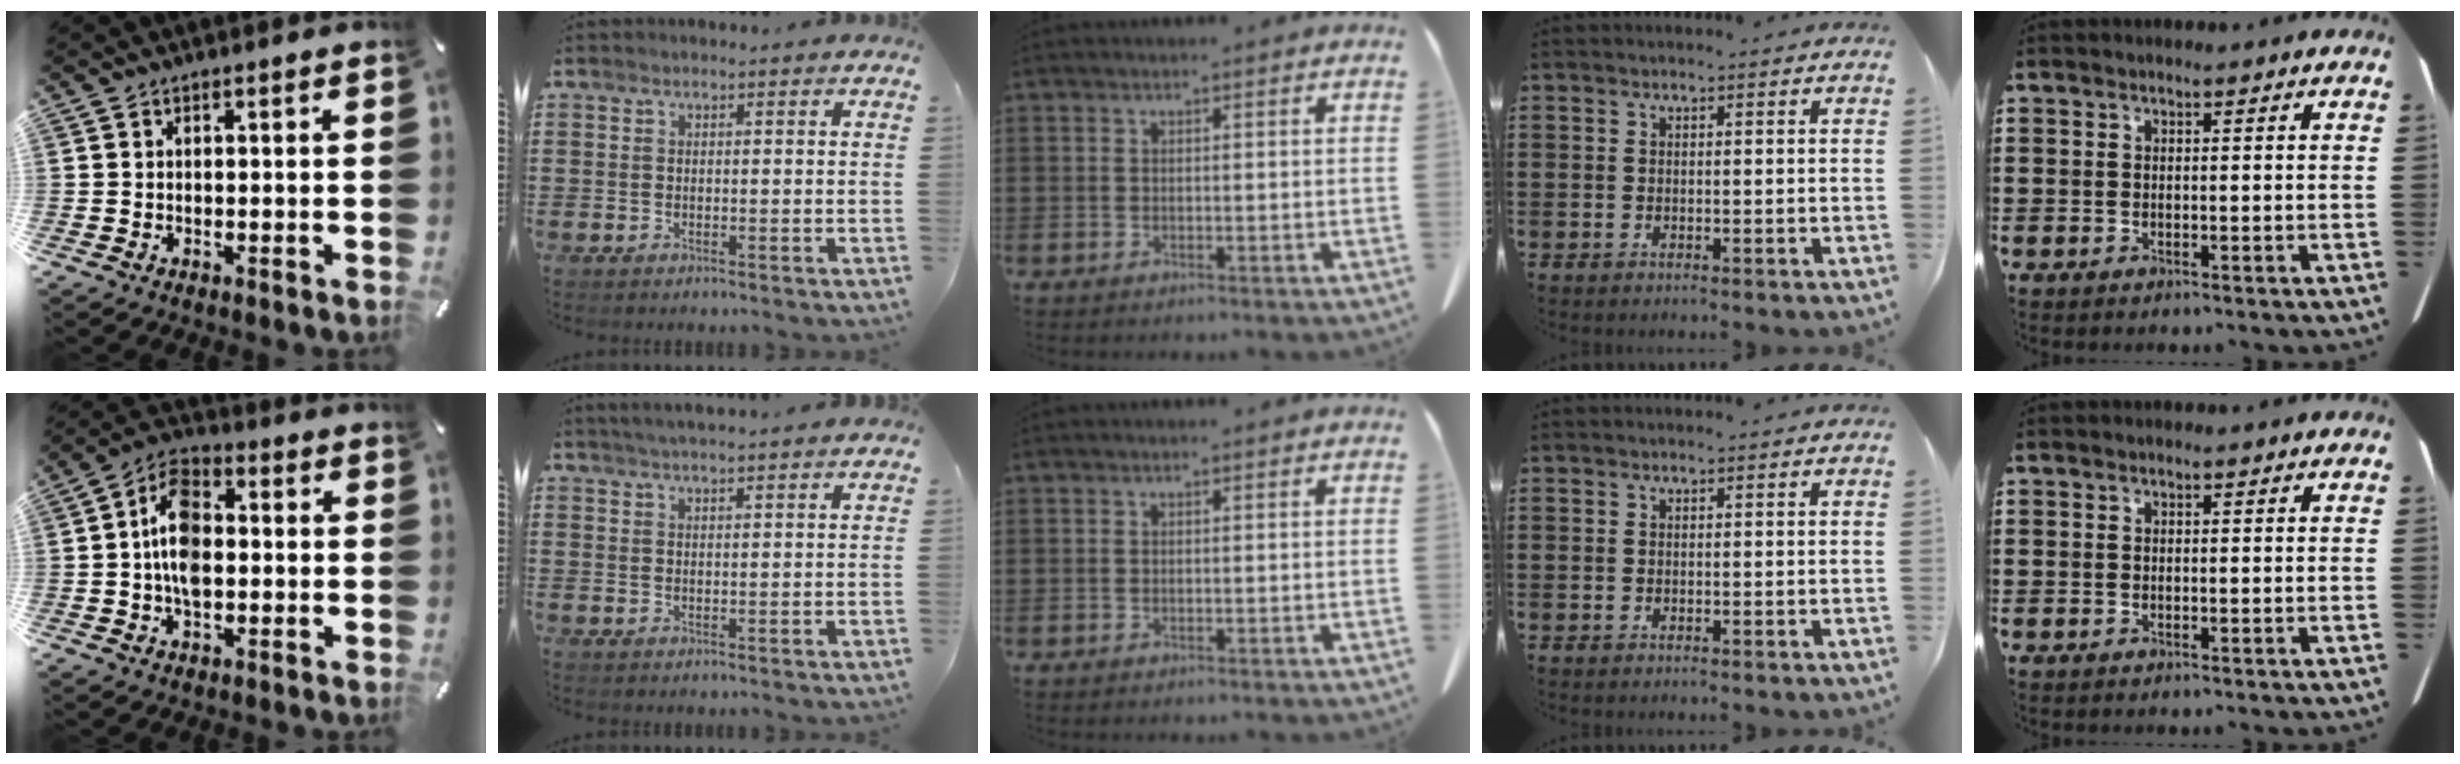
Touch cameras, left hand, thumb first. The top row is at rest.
{"thumb": {"total": 10.4, "force": [-0.9, 6.8, 7.9], "torque": [-0.141, 0.014, -0.017]}, "index": {"total": 2.3, "force": [2.2, -0.2, 0.7], "torque": [-0.017, -0.001, 0.042]}}